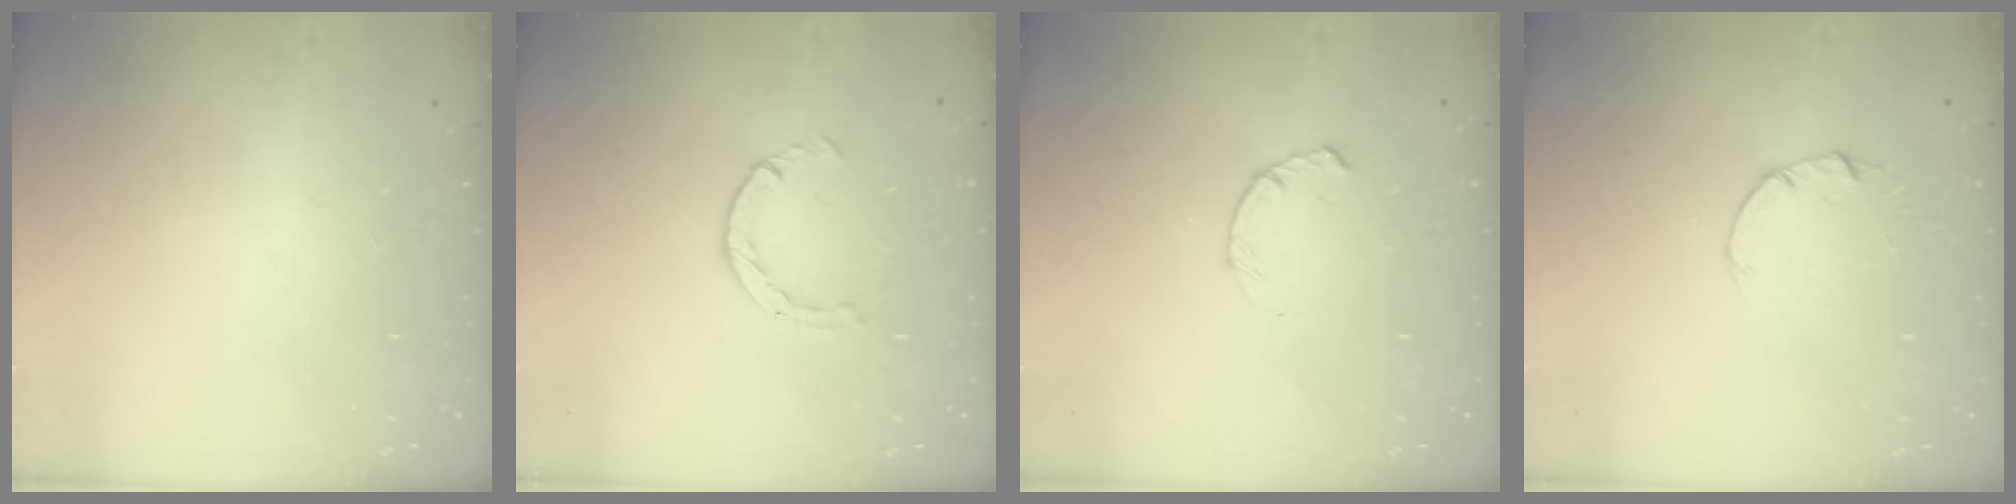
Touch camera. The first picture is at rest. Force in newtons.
{"total": 2.1, "press": 2.1, "slide": 0.3}
{"total": 2.3, "press": 2.2, "slide": 0.4}
{"total": 2.0, "press": 2.0, "slide": 0.3}